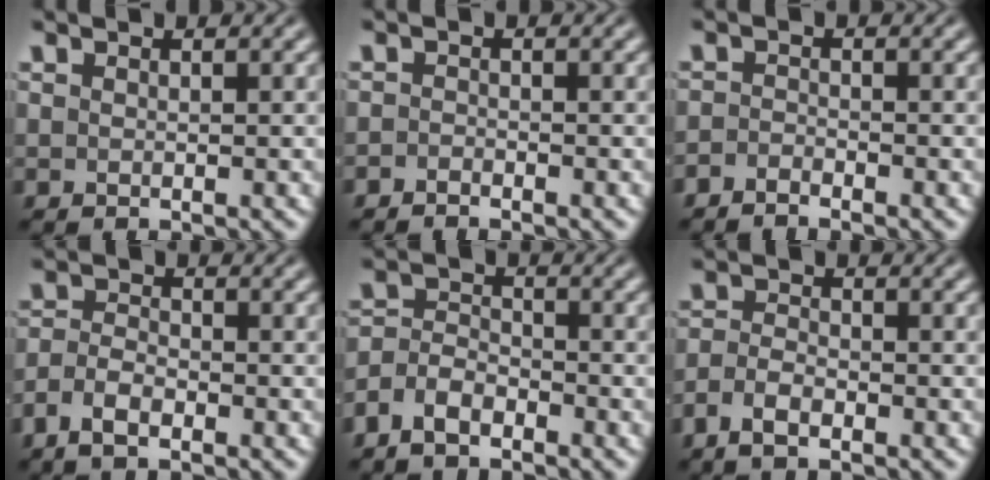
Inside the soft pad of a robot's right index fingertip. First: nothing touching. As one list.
[{"total": 1.3, "force": [-1.3, -0.2, -0.3], "torque": [0.008, -0.010, -0.020]}, {"total": 1.9, "force": [-1.8, -0.1, -0.2], "torque": [0.006, -0.013, -0.031]}, {"total": 2.7, "force": [-1.9, 1.2, 1.4], "torque": [-0.032, -0.012, -0.030]}, {"total": 4.4, "force": [-2.7, 3.0, 1.6], "torque": [-0.032, -0.013, -0.044]}, {"total": 2.4, "force": [-1.8, 0.9, 1.2], "torque": [-0.026, -0.011, -0.030]}]